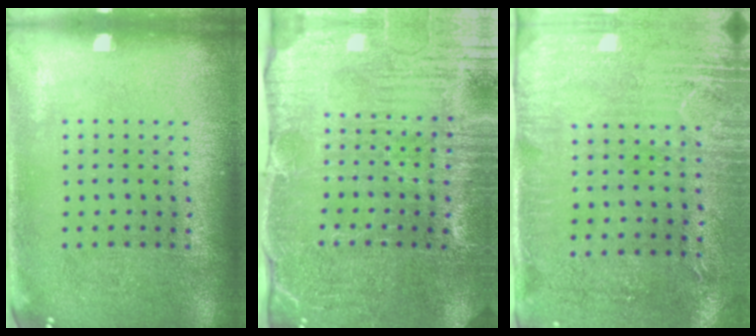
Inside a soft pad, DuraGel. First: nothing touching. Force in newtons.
{"total": 3.9, "press": 3.8, "slide": 0.5}
{"total": 3.0, "press": 2.4, "slide": 1.7}